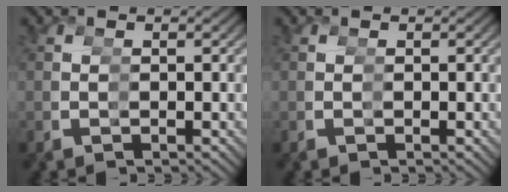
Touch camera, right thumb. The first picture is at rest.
{"total": 0.0}